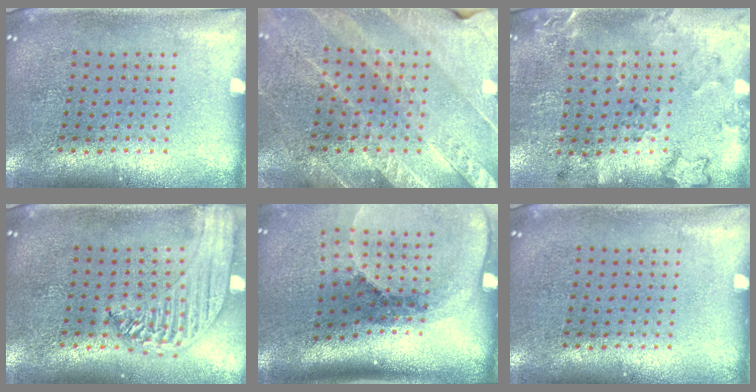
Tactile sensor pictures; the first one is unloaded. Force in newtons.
{"total": 2.9, "press": 2.7, "slide": 0.9}
{"total": 2.0, "press": 1.5, "slide": 1.4}
{"total": 1.8, "press": 1.7, "slide": 0.6}
{"total": 2.8, "press": 1.9, "slide": 2.0}
{"total": 0.0}